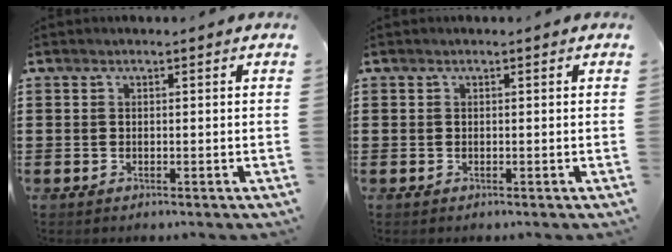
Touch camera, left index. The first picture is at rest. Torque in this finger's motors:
{"motor_torque": [-0.03, -0.03, -0.07, -0.01]}